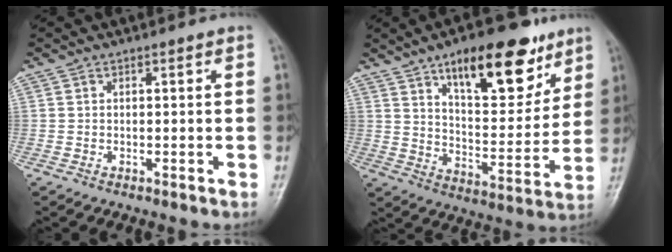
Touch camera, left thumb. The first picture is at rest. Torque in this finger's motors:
{"motor_torque": [1.82, 1.75, 1.47, -1.30, 0.21]}